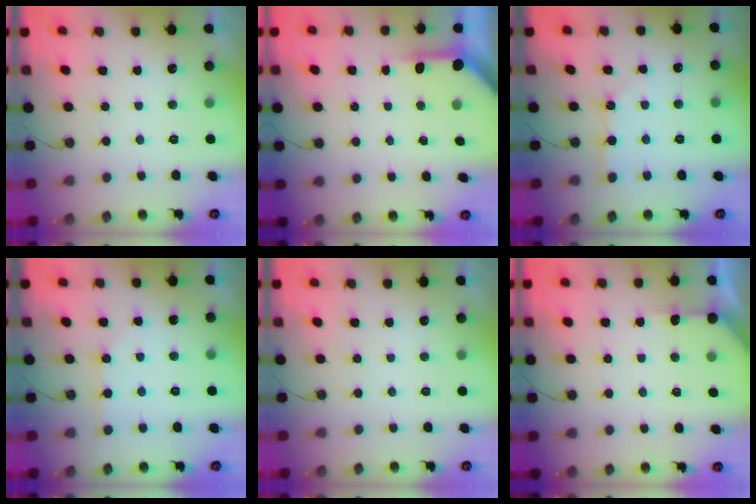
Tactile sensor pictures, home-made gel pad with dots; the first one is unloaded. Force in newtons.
{"total": 3.9, "press": 3.9, "slide": 0.3}
{"total": 2.0, "press": 2.0, "slide": 0.3}
{"total": 3.7, "press": 3.7, "slide": 0.3}
{"total": 0.0}
{"total": 4.7, "press": 4.6, "slide": 0.5}